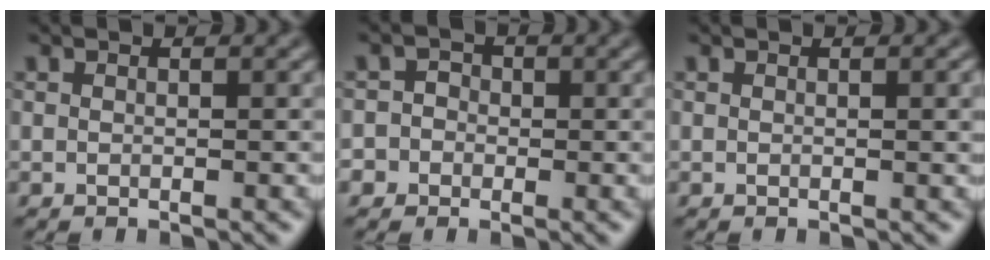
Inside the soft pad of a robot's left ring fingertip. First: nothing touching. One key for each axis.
{"total": 3.7, "fx": -1.4, "fy": 3.3, "fz": 0.6, "tx": 0.021, "ty": 0.009, "tz": -0.048}
{"total": 0.9, "fx": 0.1, "fy": 0.1, "fz": 0.9, "tx": -0.011, "ty": -0.001, "tz": 0.000}